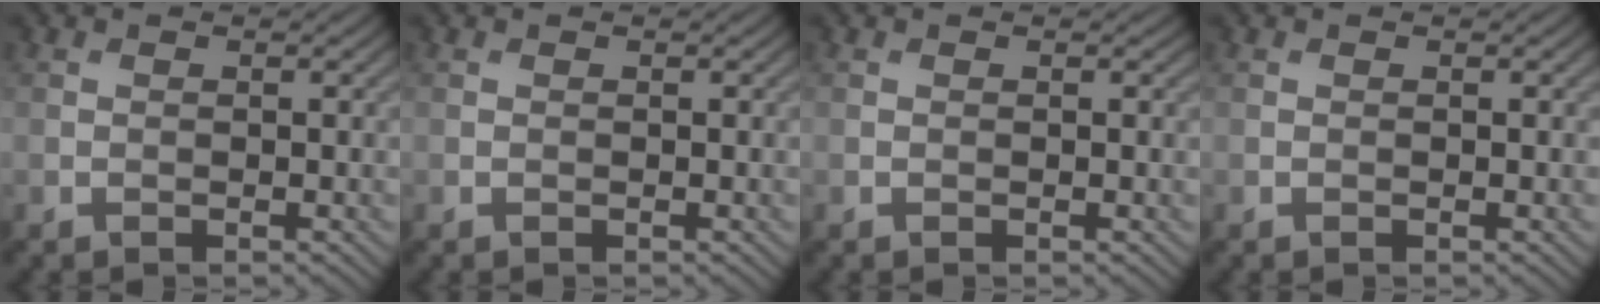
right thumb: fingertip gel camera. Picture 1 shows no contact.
{"total": 0.0}
{"total": 0.0}
{"total": 0.0}